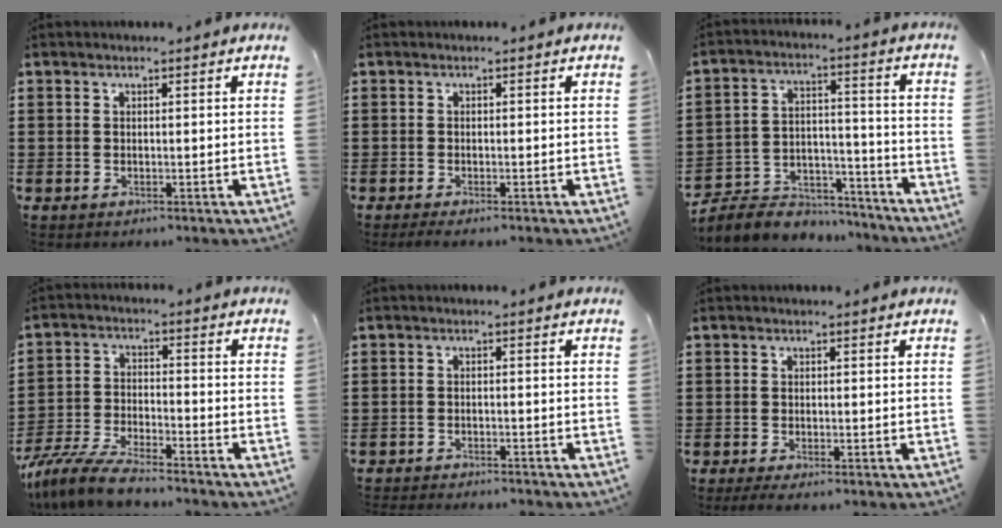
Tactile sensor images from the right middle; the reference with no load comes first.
{"total": 0.6, "force": [-0.4, 0.0, 0.4], "torque": [-0.007, -0.007, -0.006]}
{"total": 7.2, "force": [-6.7, 2.4, 0.8], "torque": [-0.027, 0.015, -0.136]}
{"total": 7.2, "force": [-6.7, 1.0, 2.7], "torque": [-0.064, 0.006, -0.130]}
{"total": 1.8, "force": [-1.8, 0.0, 0.0], "torque": [-0.004, 0.001, -0.039]}
{"total": 0.9, "force": [-0.6, 0.0, 0.6], "torque": [-0.009, -0.006, -0.009]}